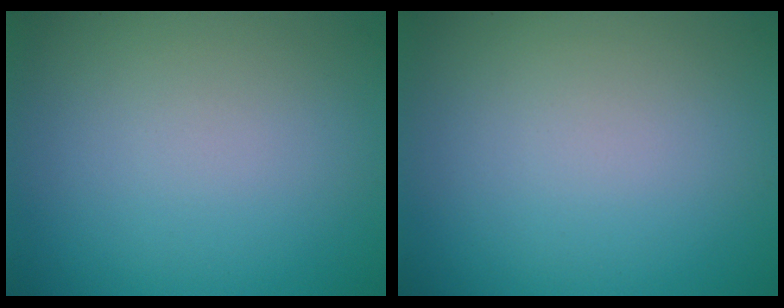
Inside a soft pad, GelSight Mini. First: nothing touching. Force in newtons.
{"total": 0.0}